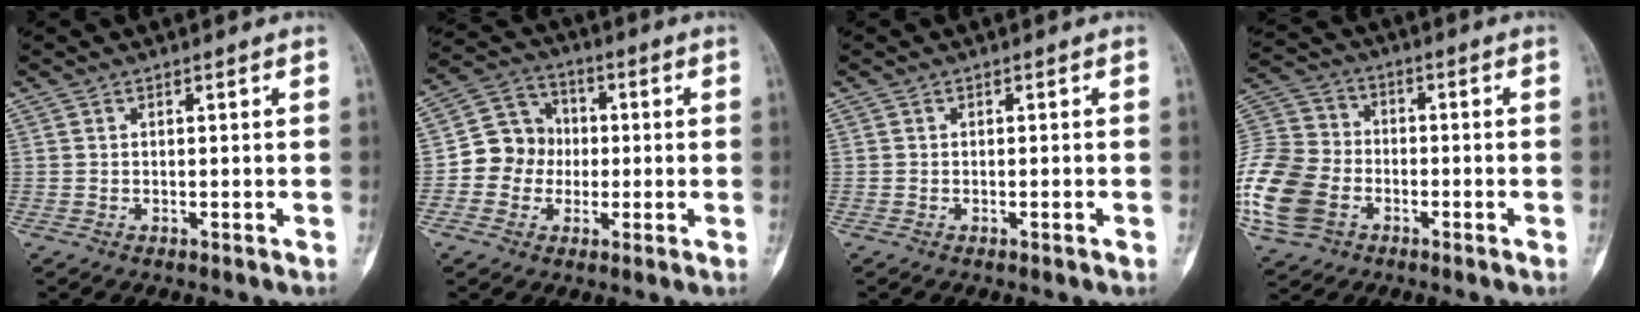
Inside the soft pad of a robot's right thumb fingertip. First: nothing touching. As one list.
[{"total": 9.3, "force": [-0.9, 8.6, 3.3], "torque": [-0.019, 0.027, -0.029]}, {"total": 0.8, "force": [-0.4, 0.0, 0.7], "torque": [-0.013, 0.001, -0.004]}, {"total": 17.8, "force": [-5.8, 13.2, 10.4], "torque": [-0.237, 0.021, -0.113]}]